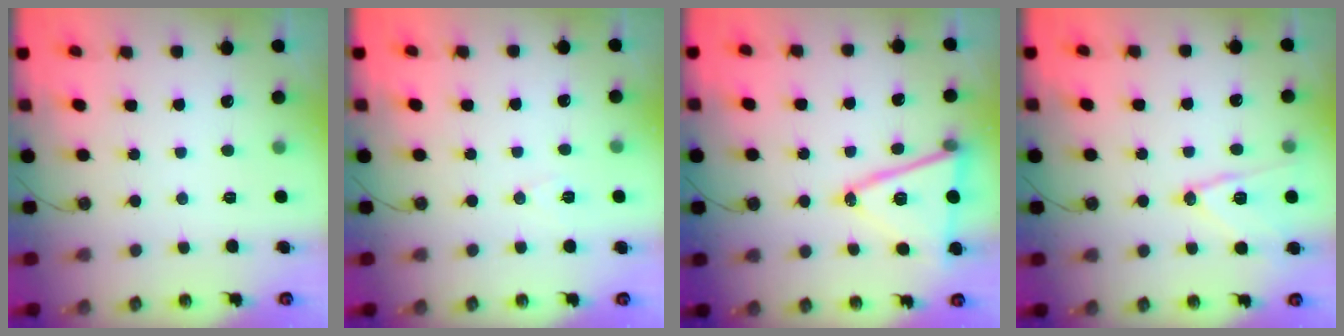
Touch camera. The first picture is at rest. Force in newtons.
{"total": 6.2, "press": 4.3, "slide": 4.5}
{"total": 15.8, "press": 15.4, "slide": 3.7}
{"total": 12.6, "press": 12.6, "slide": 0.7}